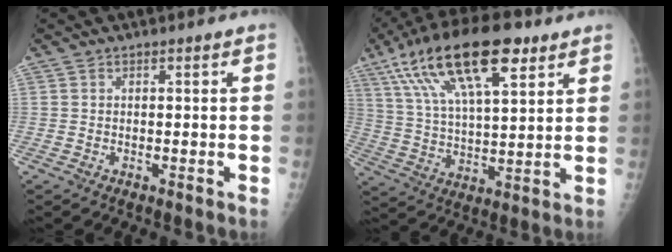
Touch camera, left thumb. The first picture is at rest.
{"total": 20.7, "force": [11.0, 7.5, 15.9], "torque": [-0.275, -0.008, 0.197]}